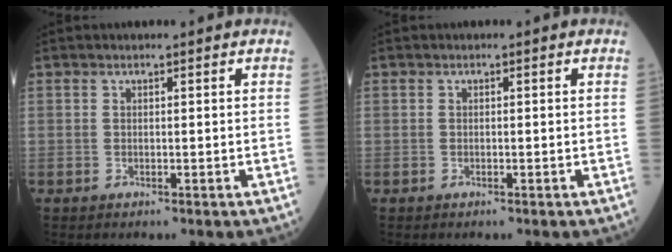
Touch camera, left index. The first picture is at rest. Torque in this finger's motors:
{"motor_torque": [0.00, 0.00, 0.00, 0.00]}